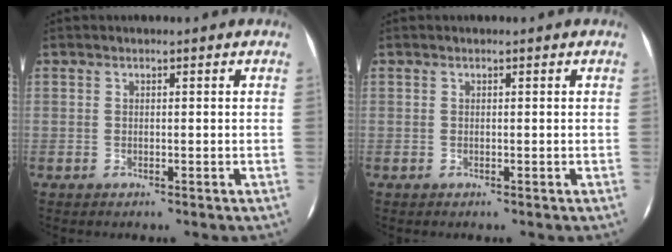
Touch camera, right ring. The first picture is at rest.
{"total": 0.0}